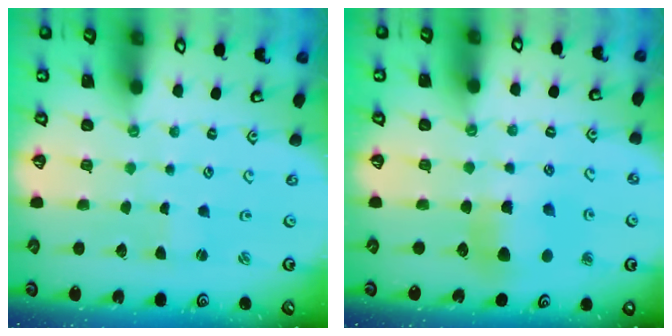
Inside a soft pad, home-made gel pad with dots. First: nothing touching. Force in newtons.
{"total": 6.7, "press": 6.7, "slide": 0.8}